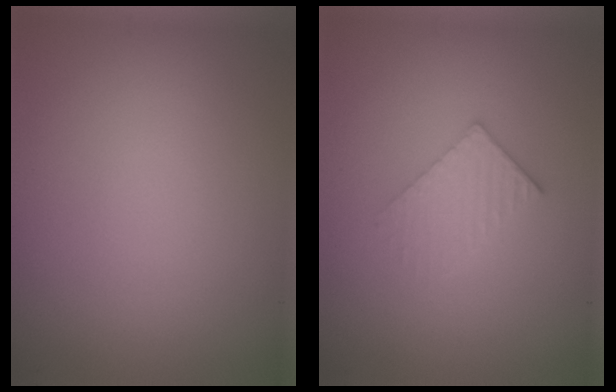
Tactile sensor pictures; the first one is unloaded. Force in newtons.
{"total": 2.3, "press": 2.2, "slide": 0.3}